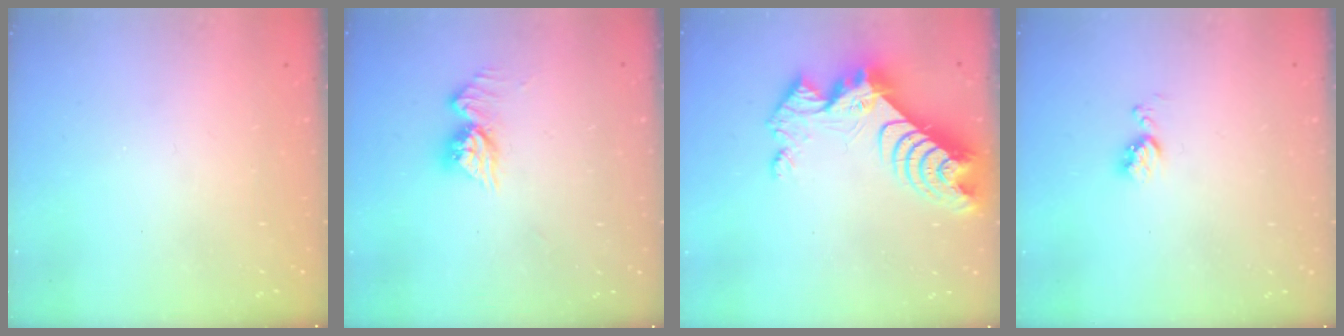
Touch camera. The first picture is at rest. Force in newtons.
{"total": 9.7, "press": 9.7, "slide": 0.9}
{"total": 14.7, "press": 14.6, "slide": 1.2}
{"total": 4.9, "press": 4.9, "slide": 0.5}